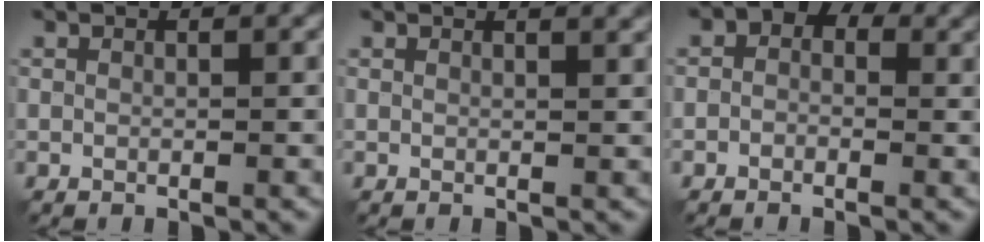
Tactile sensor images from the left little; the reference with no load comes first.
{"total": 3.4, "force": [2.4, 1.5, 1.9], "torque": [-0.002, 0.022, 0.010]}
{"total": 5.1, "force": [1.5, 4.0, 2.7], "torque": [-0.013, 0.017, -0.020]}